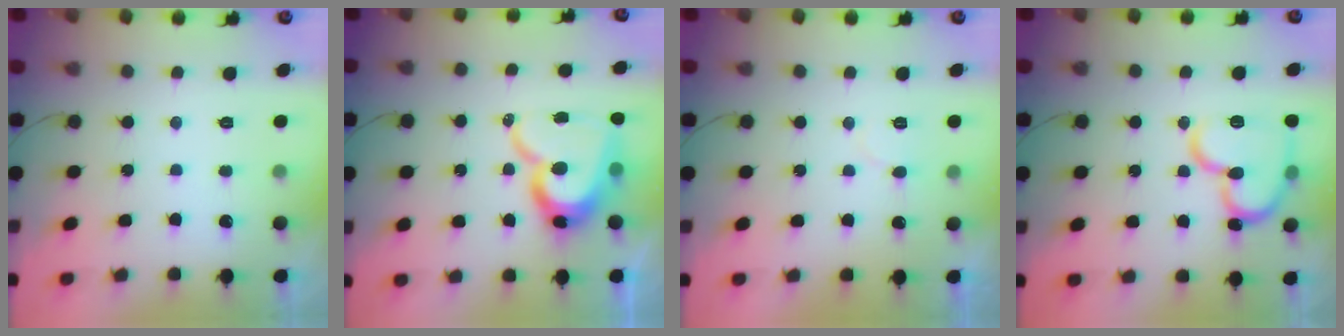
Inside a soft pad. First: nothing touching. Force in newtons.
{"total": 16.1, "press": 16.1, "slide": 1.6}
{"total": 4.8, "press": 4.8, "slide": 0.4}
{"total": 17.6, "press": 17.5, "slide": 2.3}